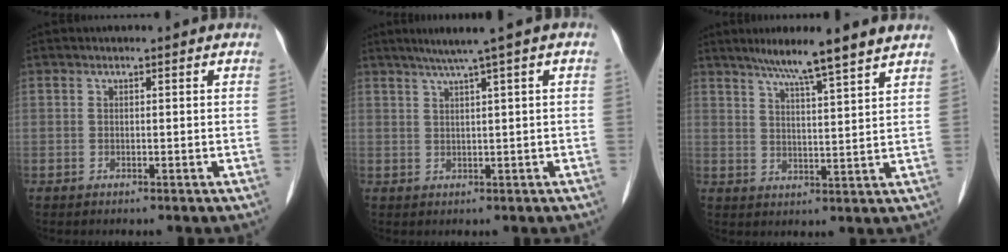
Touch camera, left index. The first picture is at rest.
{"total": 4.5, "force": [2.5, -0.8, 3.7], "torque": [-0.068, 0.013, 0.046]}
{"total": 9.4, "force": [7.7, -0.8, 5.4], "torque": [-0.090, 0.007, 0.116]}